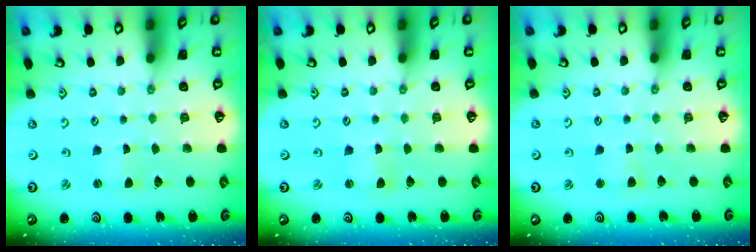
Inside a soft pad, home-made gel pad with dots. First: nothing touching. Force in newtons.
{"total": 1.0, "press": 1.0, "slide": 0.2}
{"total": 2.6, "press": 2.6, "slide": 0.4}